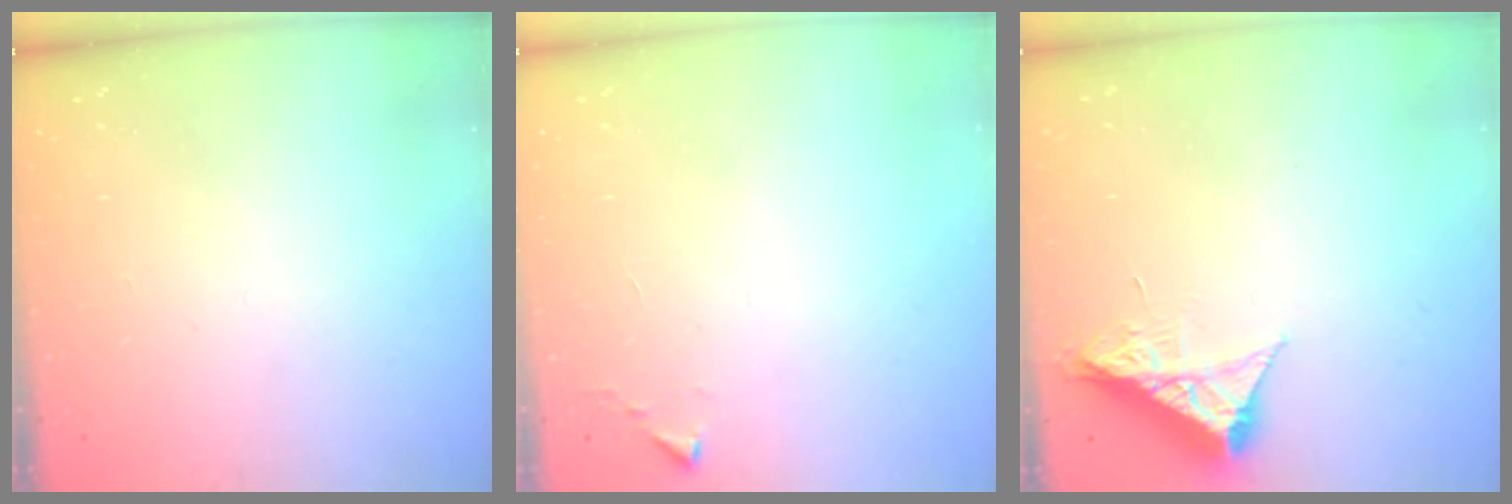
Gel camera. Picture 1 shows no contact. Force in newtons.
{"total": 2.7, "press": 2.7, "slide": 0.5}
{"total": 8.9, "press": 8.9, "slide": 0.4}